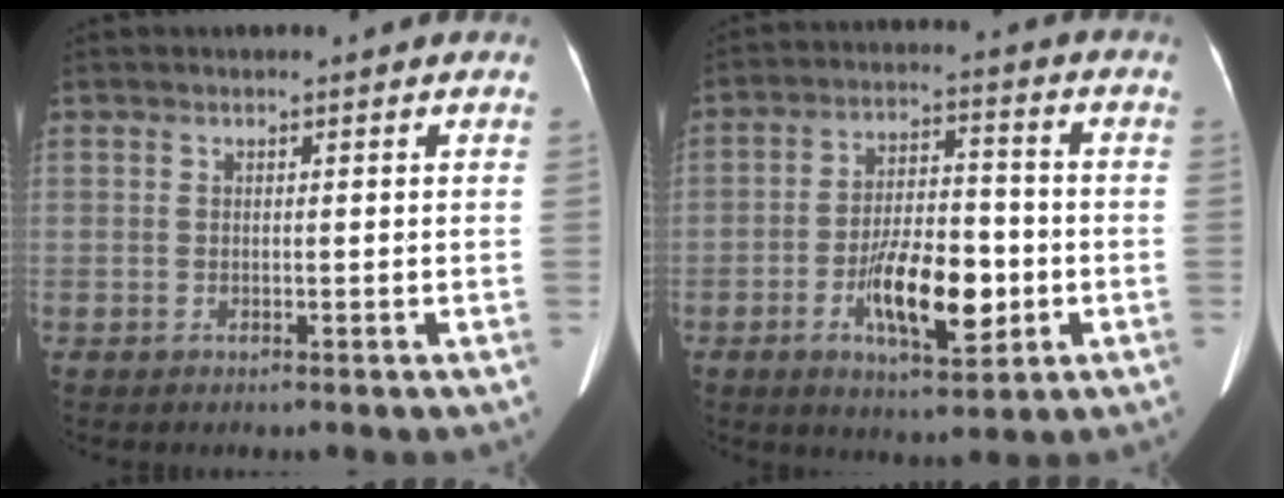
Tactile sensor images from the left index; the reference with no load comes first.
{"total": 11.5, "force": [-3.5, 4.2, 10.1], "torque": [-0.183, 0.004, -0.054]}